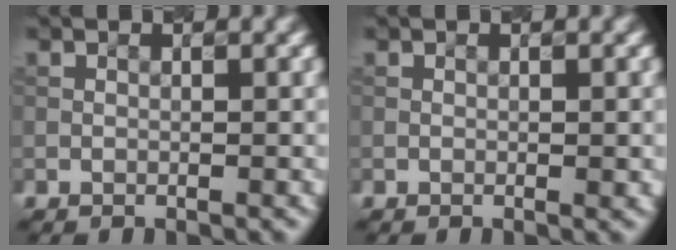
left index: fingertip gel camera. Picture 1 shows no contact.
{"total": 0.6, "force": [-0.1, 0.2, 0.6], "torque": [-0.009, 0.000, -0.001]}